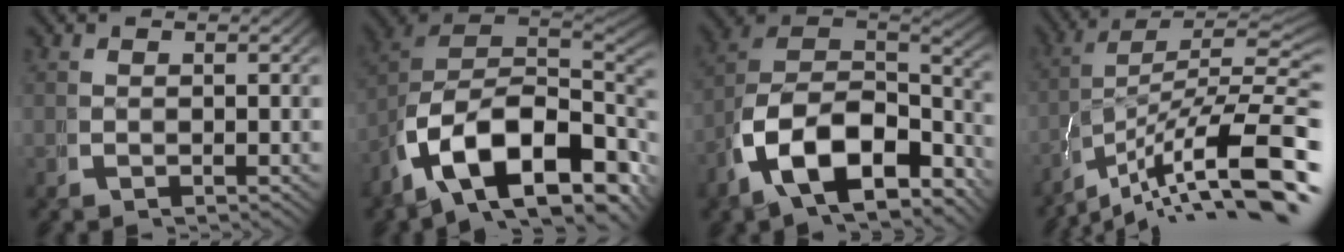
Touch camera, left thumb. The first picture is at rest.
{"total": 18.7, "force": [-2.2, 12.5, 13.7], "torque": [-0.262, -0.054, -0.020]}
{"total": 13.3, "force": [-2.2, 8.9, 9.6], "torque": [-0.218, -0.038, -0.025]}
{"total": 13.5, "force": [-5.7, 7.4, 9.7], "torque": [-0.160, -0.043, -0.069]}